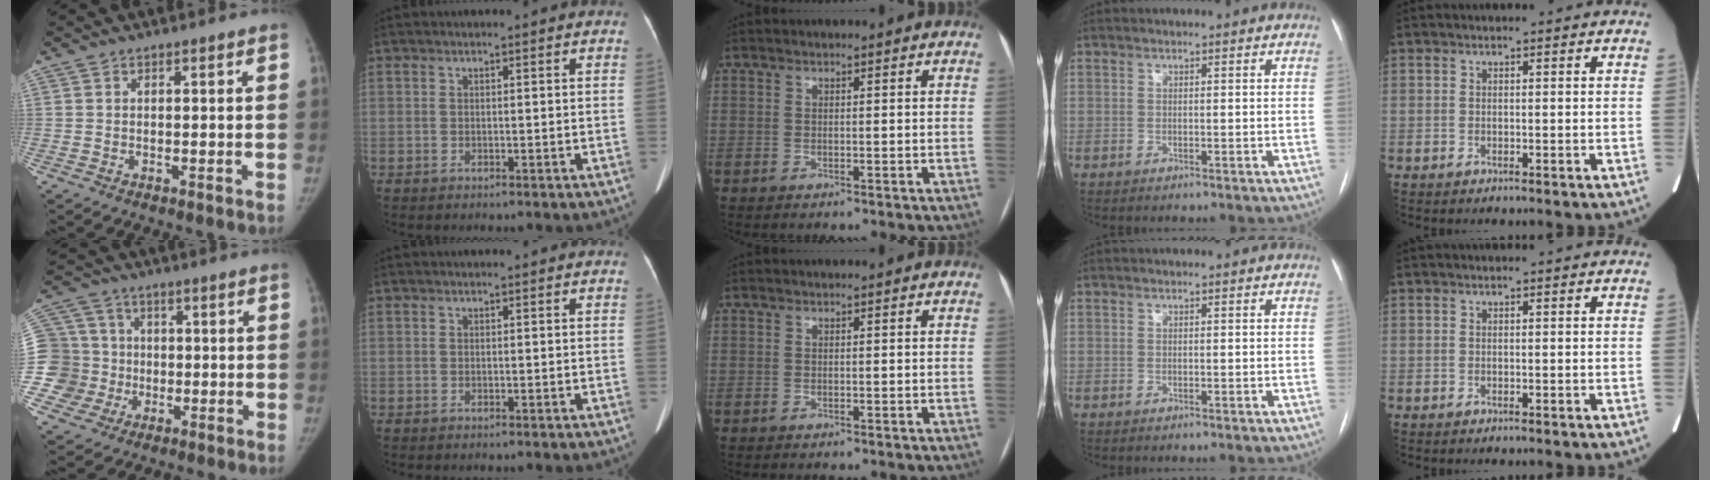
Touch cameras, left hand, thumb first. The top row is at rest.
{"thumb": {"total": 12.5, "force": [-1.3, 12.3, 2.0], "torque": [-0.019, 0.035, -0.017]}}